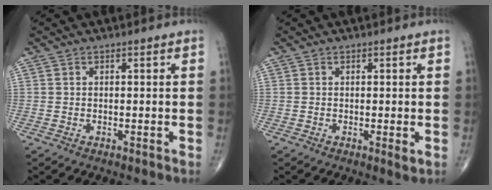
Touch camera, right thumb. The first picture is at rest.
{"total": 1.2, "force": [-0.1, 0.2, 1.2], "torque": [-0.021, -0.005, -0.003]}